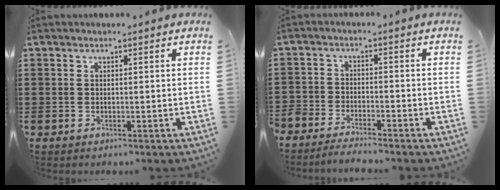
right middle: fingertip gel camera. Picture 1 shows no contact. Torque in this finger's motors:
{"motor_torque": [1.18, -0.96, 0.46, 0.21]}